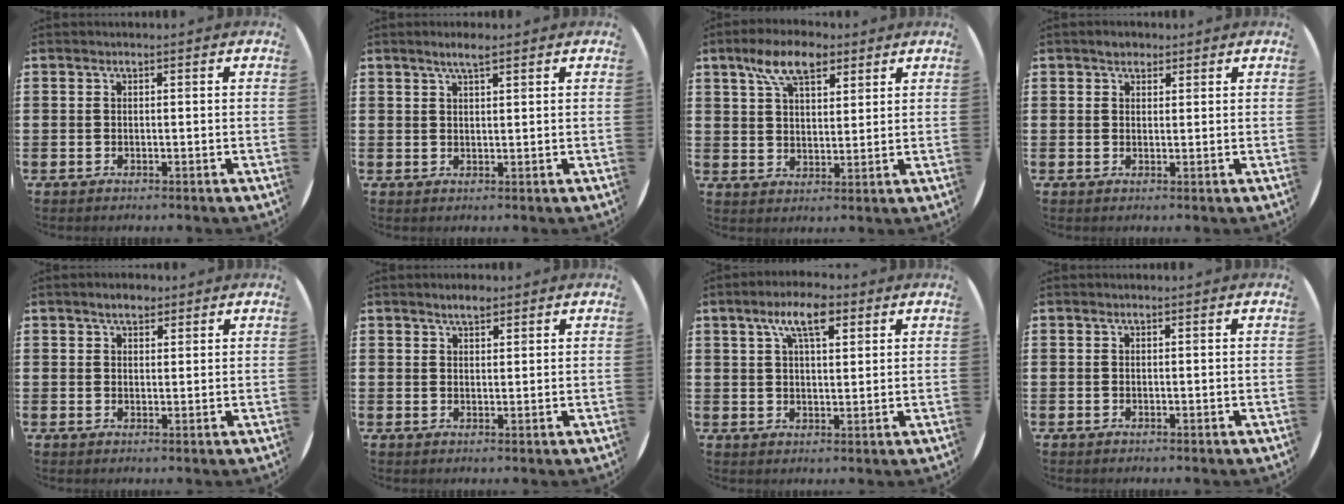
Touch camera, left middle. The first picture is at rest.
{"total": 2.7, "force": [2.1, 0.4, 1.8], "torque": [-0.037, 0.004, 0.036]}
{"total": 7.7, "force": [5.1, 3.6, 4.5], "torque": [-0.087, -0.002, 0.091]}
{"total": 1.6, "force": [1.4, 0.7, 0.2], "torque": [0.002, 0.000, 0.026]}
{"total": 2.5, "force": [2.0, 1.1, 1.0], "torque": [-0.006, -0.003, 0.034]}
{"total": 2.2, "force": [1.9, 0.7, 0.8], "torque": [-0.010, -0.001, 0.034]}
{"total": 7.0, "force": [4.2, 2.6, 5.0], "torque": [-0.093, 0.000, 0.070]}
{"total": 0.0}